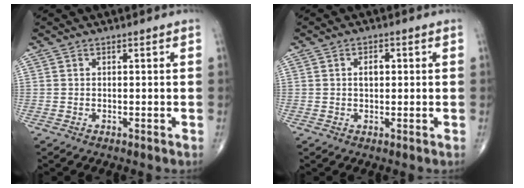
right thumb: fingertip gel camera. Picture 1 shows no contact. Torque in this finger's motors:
{"motor_torque": [0.34, 0.56, 0.25, 0.09, 0.08]}